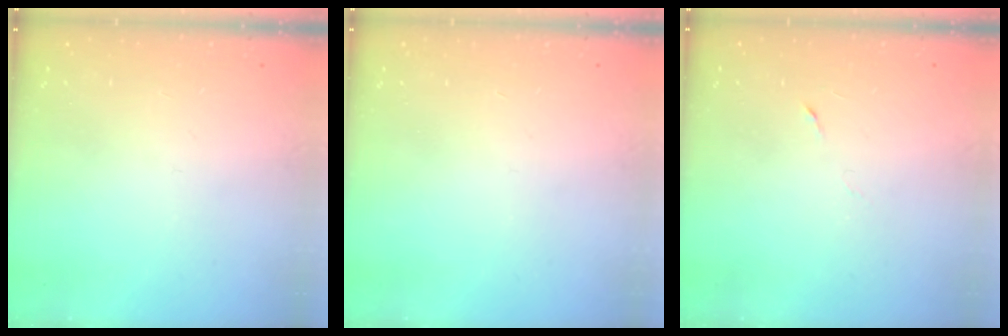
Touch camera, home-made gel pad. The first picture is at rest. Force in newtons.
{"total": 0.0}
{"total": 2.9, "press": 2.7, "slide": 1.0}